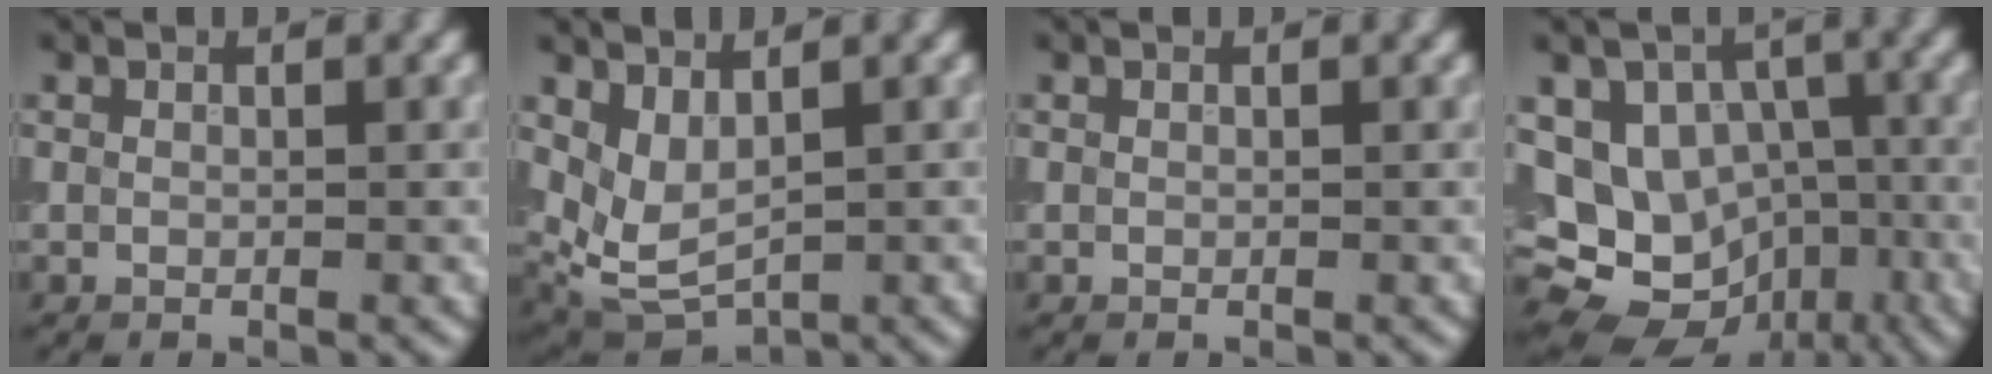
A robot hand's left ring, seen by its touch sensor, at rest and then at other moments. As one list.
[{"total": 3.9, "force": [1.2, 2.1, 3.0], "torque": [-0.073, -0.012, 0.031]}, {"total": 0.0}, {"total": 12.2, "force": [-3.3, 10.2, 5.8], "torque": [-0.099, 0.007, -0.057]}]